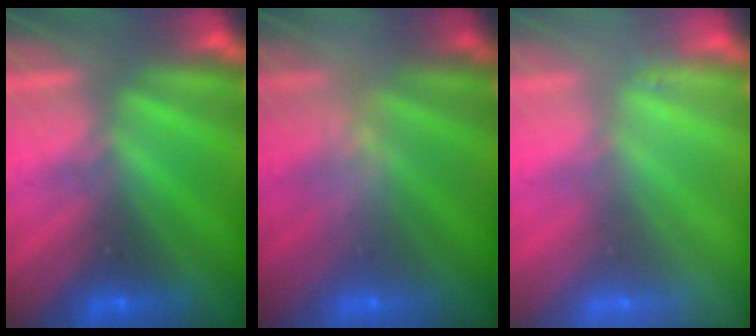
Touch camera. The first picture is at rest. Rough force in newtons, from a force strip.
{"total": 2.4}
{"total": 2.2}